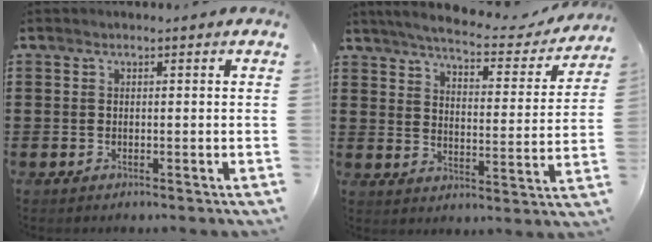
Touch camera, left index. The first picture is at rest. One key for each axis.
{"total": 5.0, "fx": 4.5, "fy": 0.3, "fz": 2.1, "tx": -0.065, "ty": -0.030, "tz": 0.070}